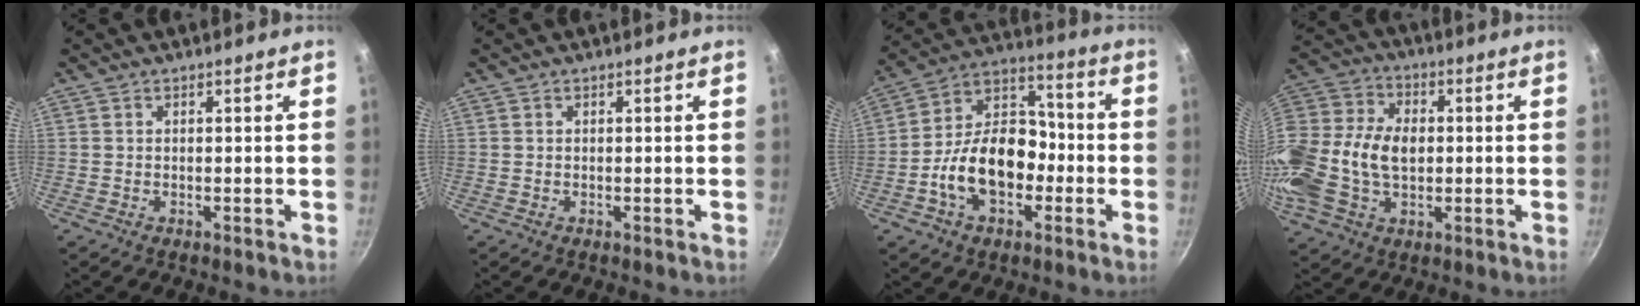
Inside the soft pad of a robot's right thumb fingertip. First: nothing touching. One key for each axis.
{"total": 0.0}
{"total": 16.9, "fx": -4.5, "fy": 11.3, "fz": 11.7, "tx": -0.156, "ty": 0.052, "tz": -0.090}
{"total": 21.3, "fx": -0.8, "fy": 15.0, "fz": 15.1, "tx": -0.314, "ty": 0.035, "tz": -0.021}